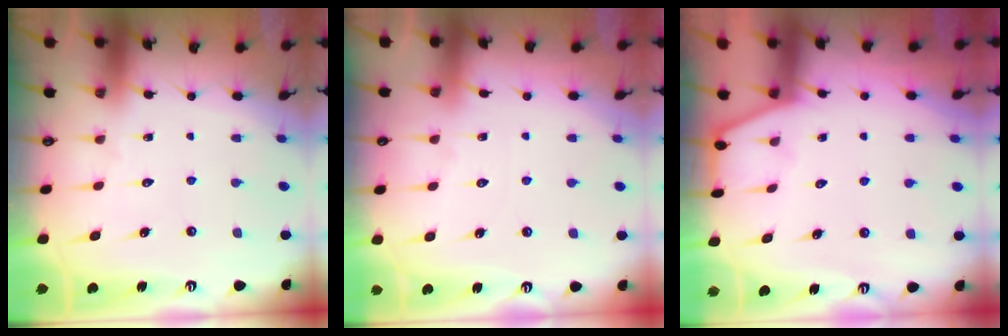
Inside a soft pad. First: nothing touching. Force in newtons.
{"total": 2.0, "press": 2.0, "slide": 0.3}
{"total": 1.4, "press": 1.4, "slide": 0.2}